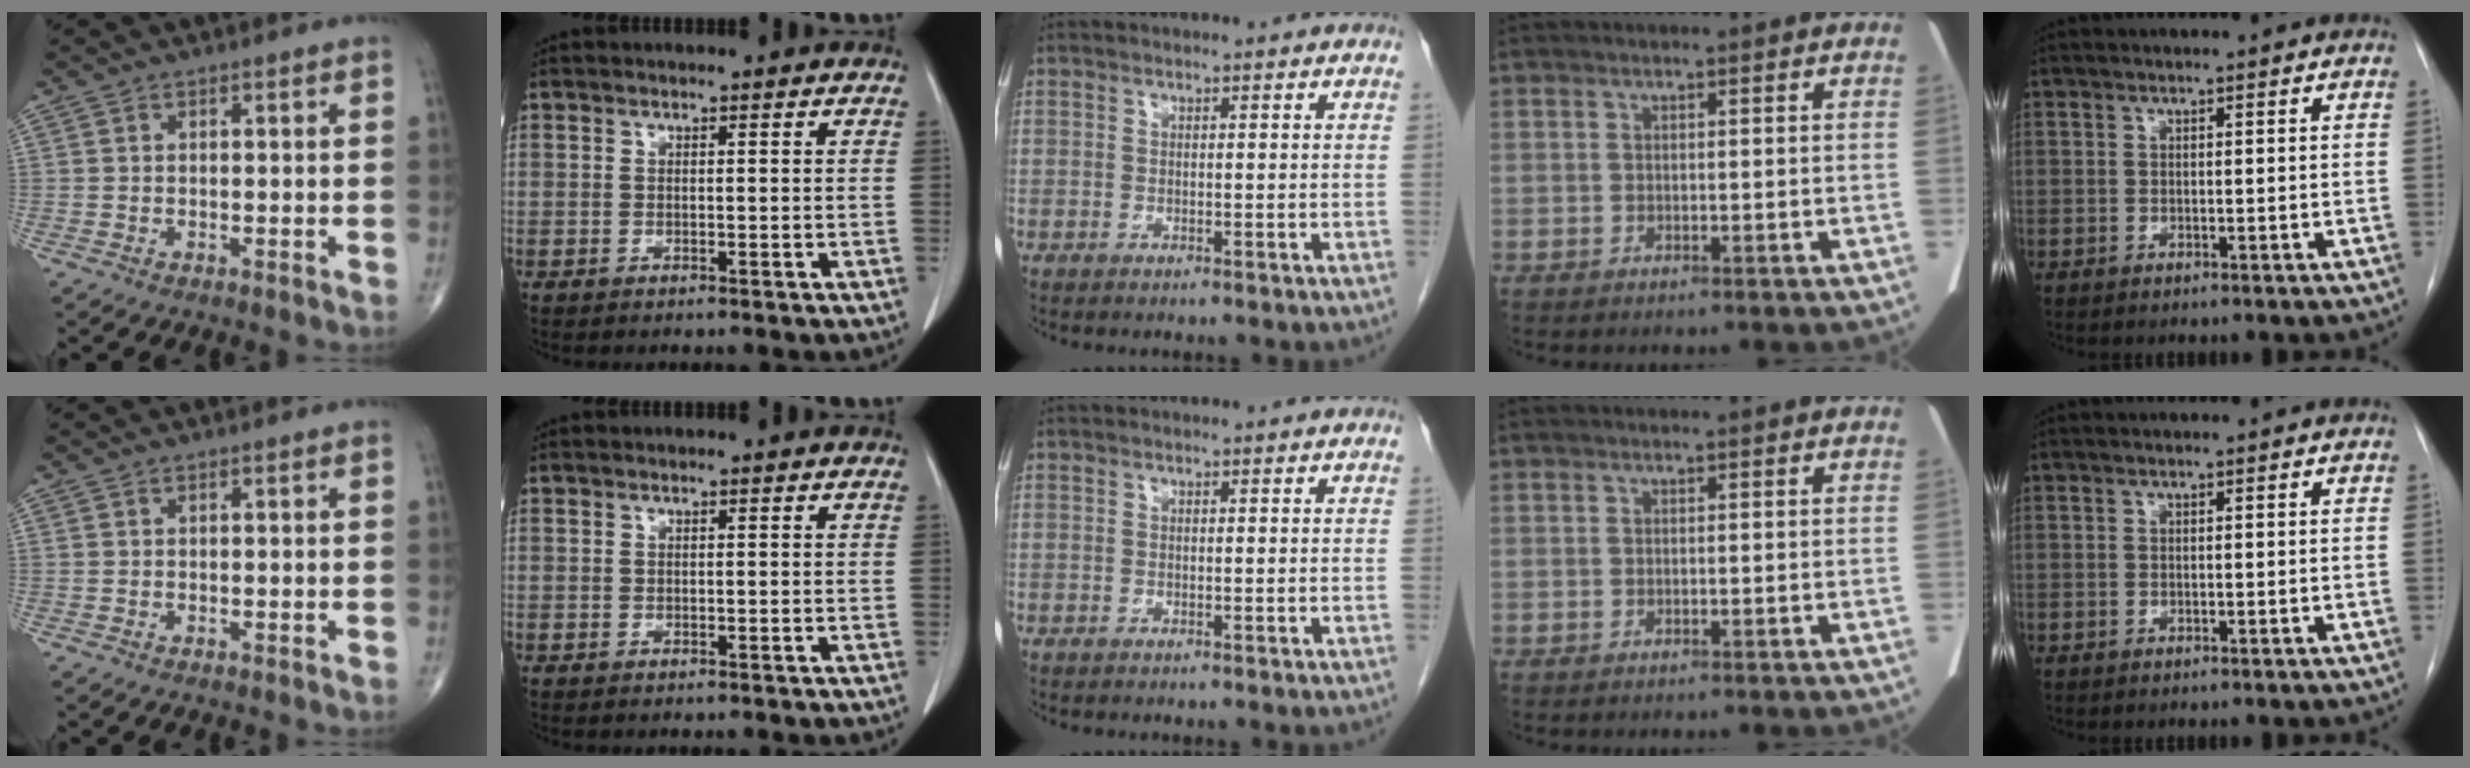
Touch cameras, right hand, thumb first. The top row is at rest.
{}